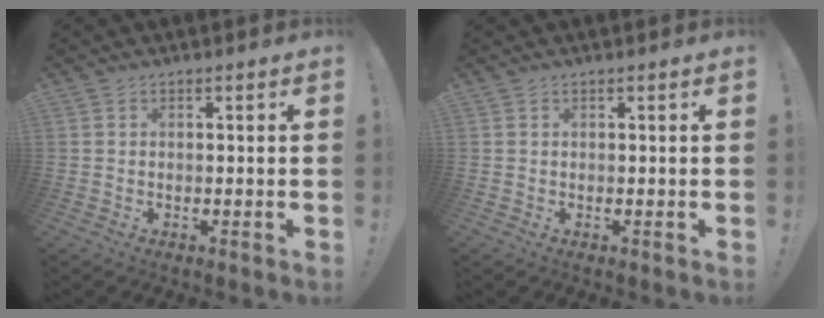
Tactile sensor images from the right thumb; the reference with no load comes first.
{"total": 0.0}